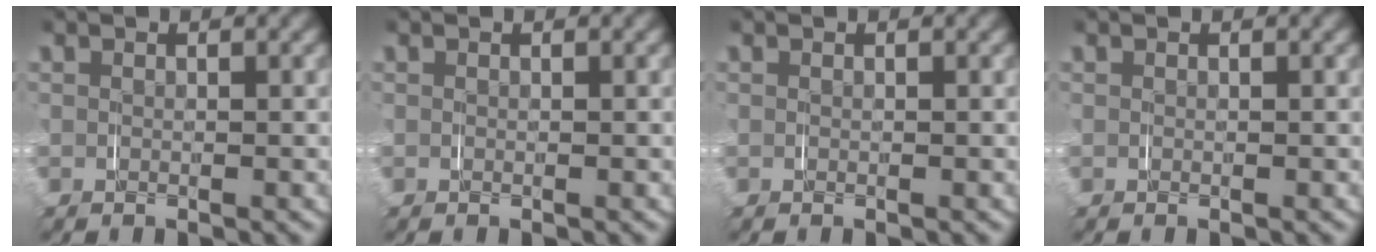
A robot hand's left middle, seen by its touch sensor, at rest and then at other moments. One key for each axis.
{"total": 0.0}
{"total": 0.0}
{"total": 0.0}